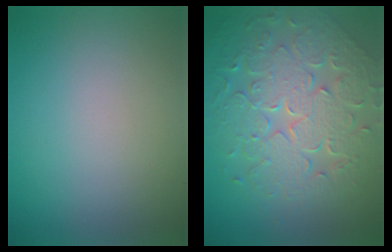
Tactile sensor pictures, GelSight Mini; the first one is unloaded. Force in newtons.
{"total": 8.9, "press": 6.5, "slide": 6.1}